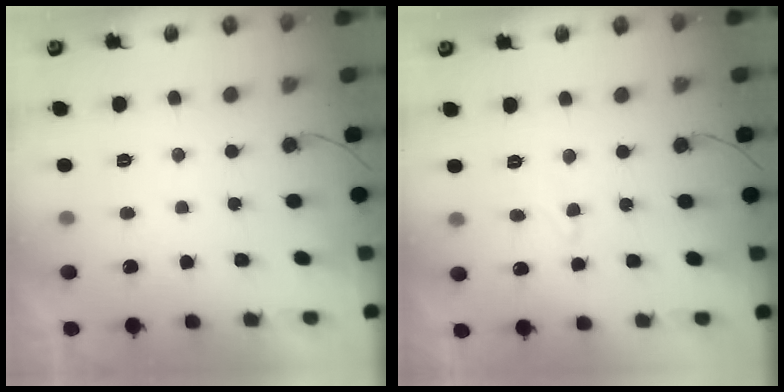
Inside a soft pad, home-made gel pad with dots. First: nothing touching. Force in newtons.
{"total": 4.1, "press": 4.1, "slide": 0.5}